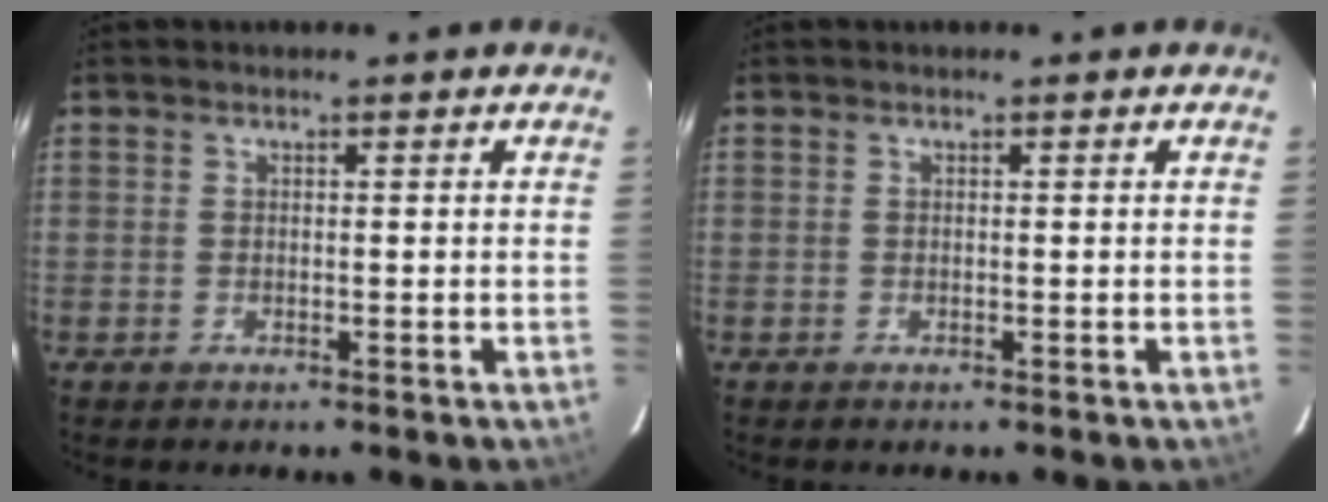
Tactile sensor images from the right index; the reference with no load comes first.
{"total": 0.0}